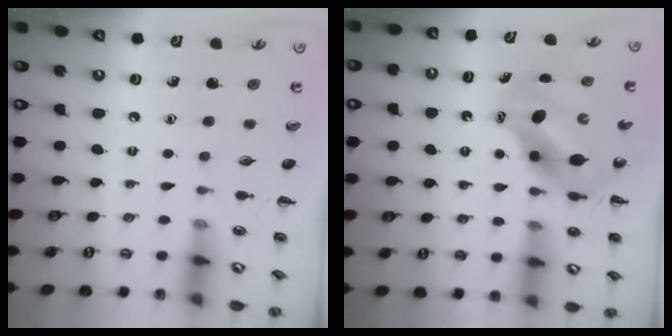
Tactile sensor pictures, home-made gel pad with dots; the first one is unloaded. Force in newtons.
{"total": 6.7, "press": 6.6, "slide": 1.2}